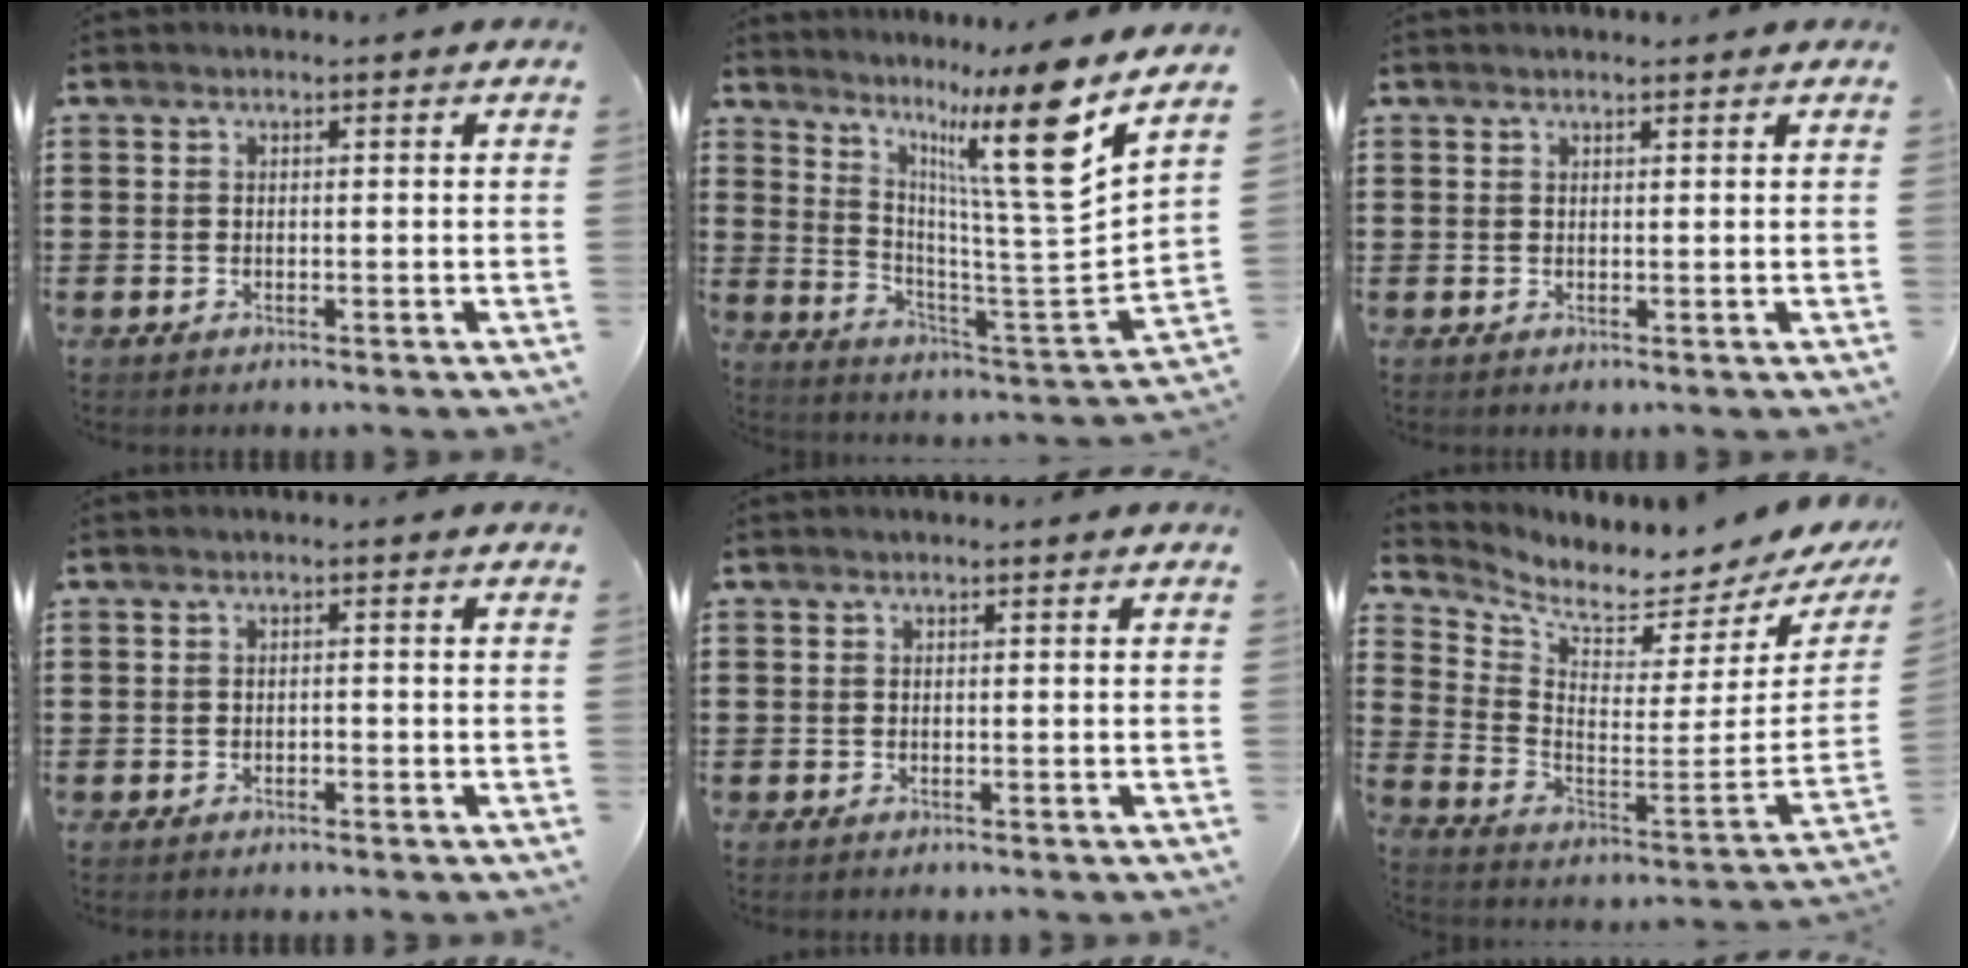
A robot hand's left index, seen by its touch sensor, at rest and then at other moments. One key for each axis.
{"total": 15.1, "fx": 9.6, "fy": 0.0, "fz": 11.6, "tx": -0.209, "ty": -0.080, "tz": 0.141}
{"total": 0.8, "fx": 0.7, "fy": 0.1, "fz": 0.2, "tx": -0.005, "ty": 0.000, "tz": 0.014}
{"total": 0.7, "fx": -0.6, "fy": 0.3, "fz": 0.3, "tx": -0.010, "ty": -0.002, "tz": -0.011}
{"total": 0.0}
{"total": 4.6, "fx": 3.9, "fy": 1.0, "fz": 2.2, "tx": -0.061, "ty": -0.058, "tz": 0.062}